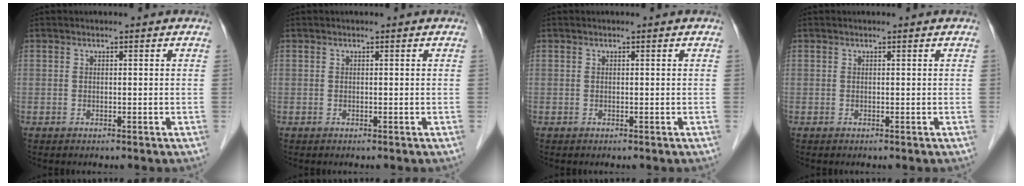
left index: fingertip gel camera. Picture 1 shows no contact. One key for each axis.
{"total": 0.0}
{"total": 0.0}
{"total": 0.0}